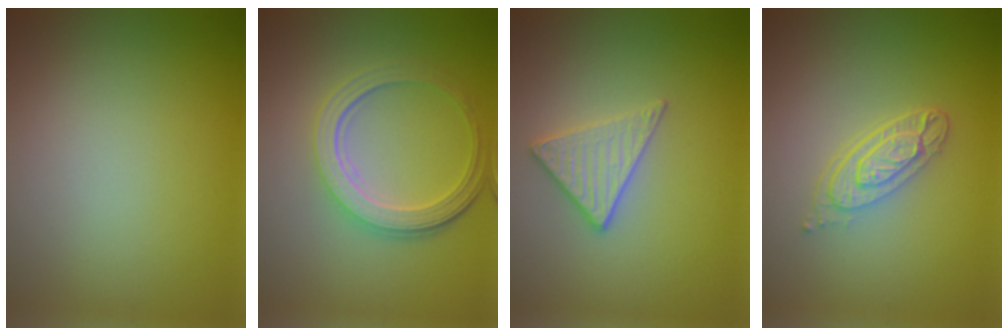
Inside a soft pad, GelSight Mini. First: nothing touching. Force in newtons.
{"total": 5.0, "press": 3.8, "slide": 3.3}
{"total": 2.7, "press": 2.6, "slide": 1.0}
{"total": 3.7, "press": 2.8, "slide": 2.3}